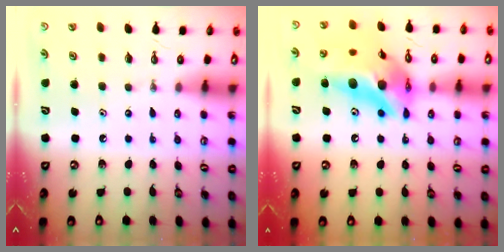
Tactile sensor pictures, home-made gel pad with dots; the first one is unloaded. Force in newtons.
{"total": 20.2, "press": 19.9, "slide": 3.7}